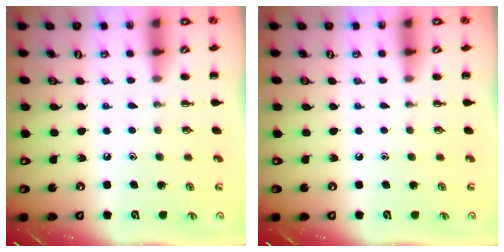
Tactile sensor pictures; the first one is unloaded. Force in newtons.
{"total": 0.0}